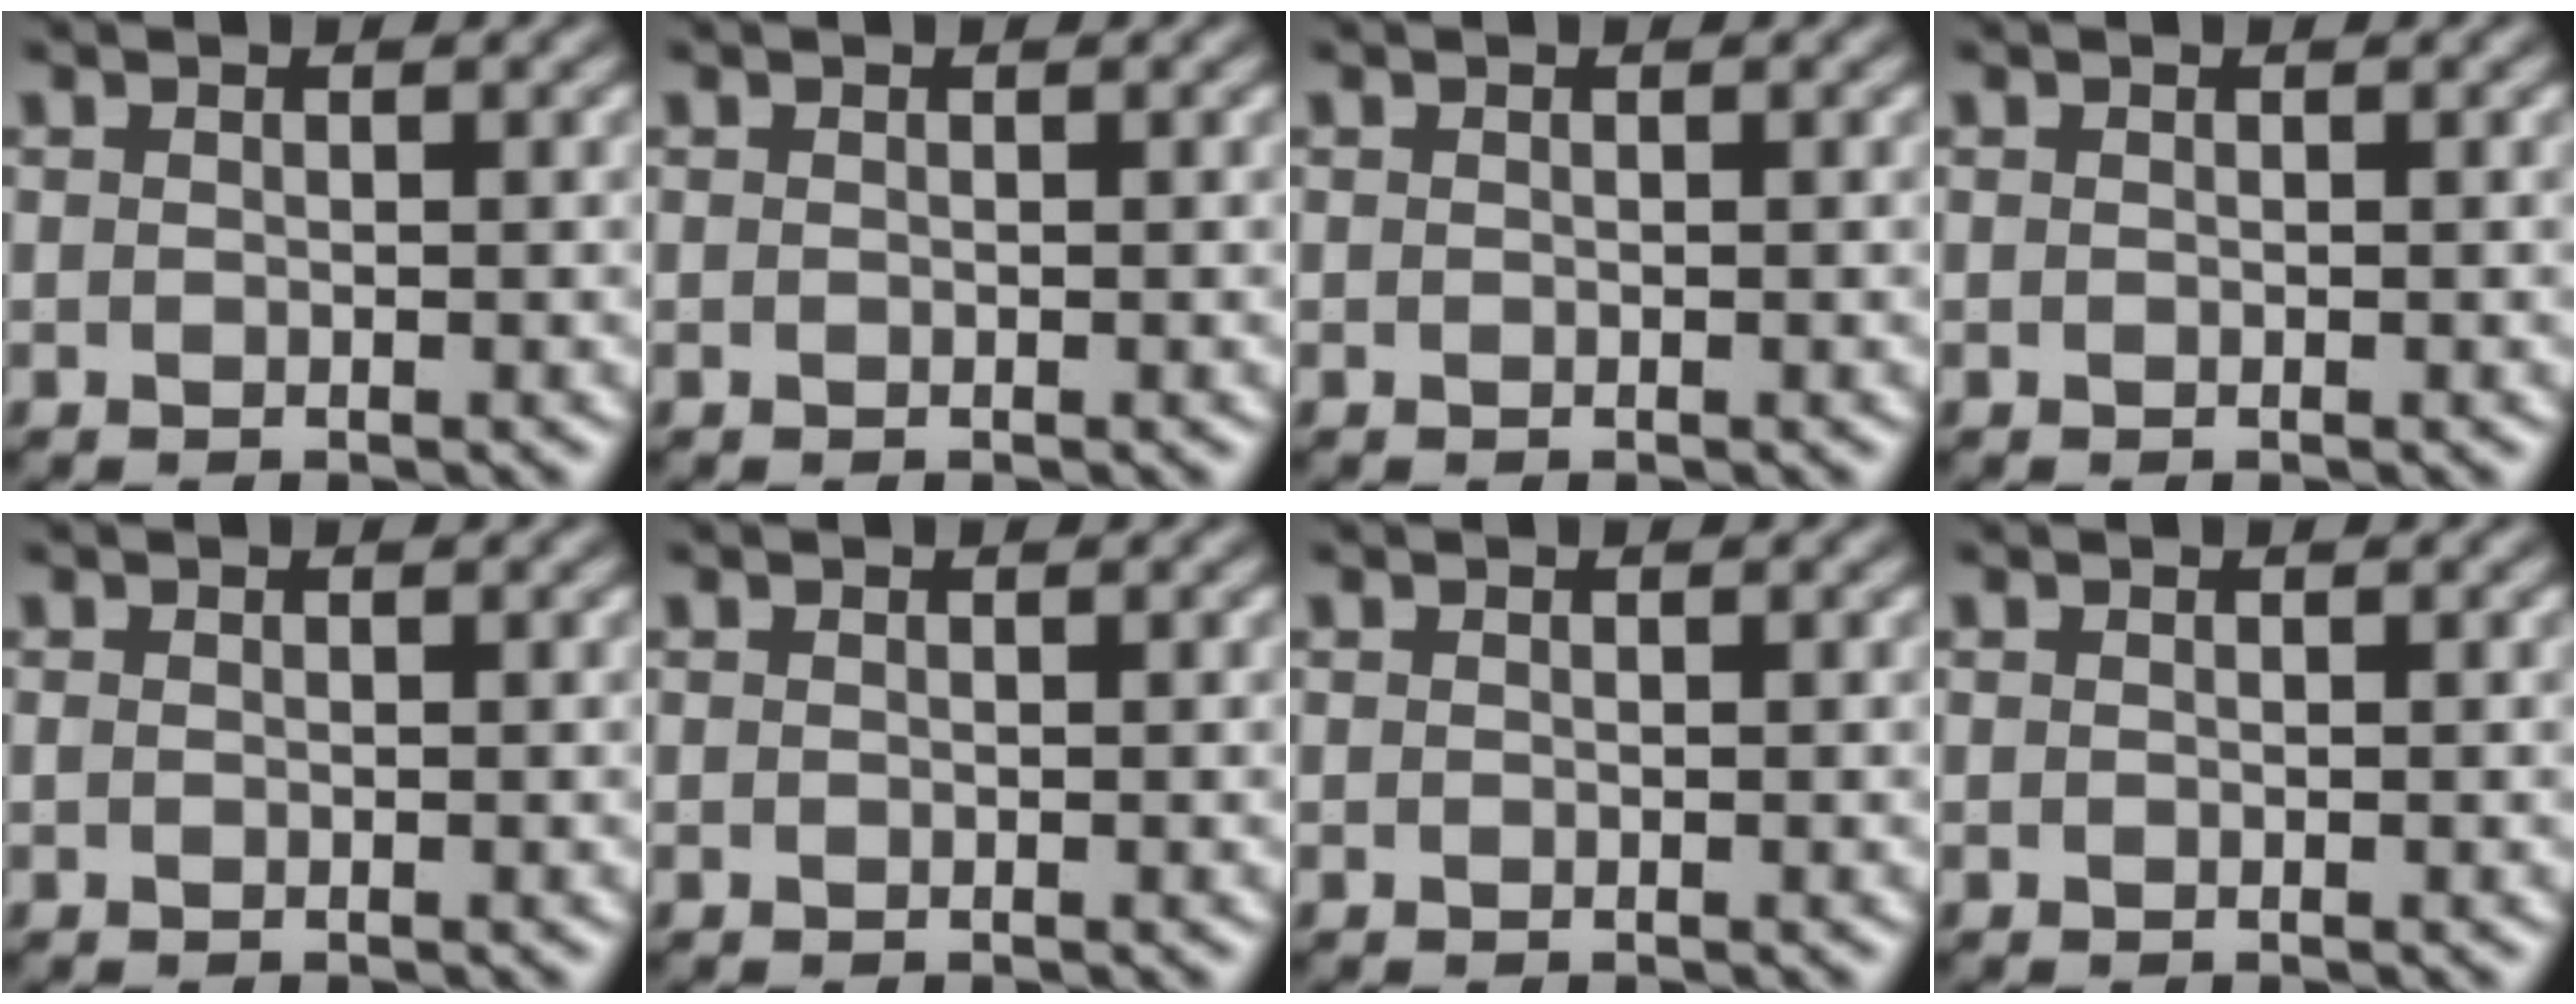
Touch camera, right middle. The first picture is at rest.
{"total": 0.0}
{"total": 0.0}
{"total": 0.0}
{"total": 0.0}
{"total": 0.0}
{"total": 0.0}
{"total": 0.0}